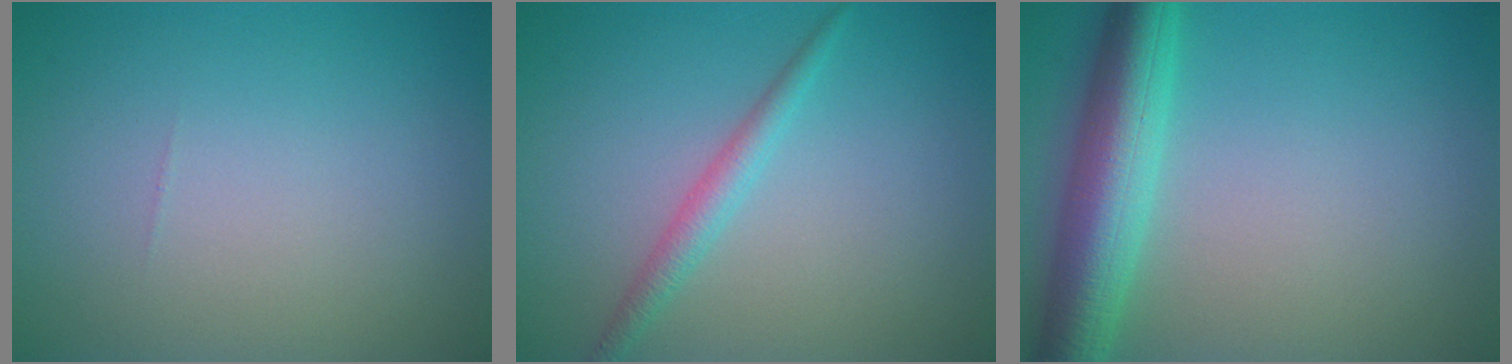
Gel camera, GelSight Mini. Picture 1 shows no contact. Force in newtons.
{"total": 1.9, "press": 1.9, "slide": 0.1}
{"total": 6.6, "press": 6.6, "slide": 0.1}